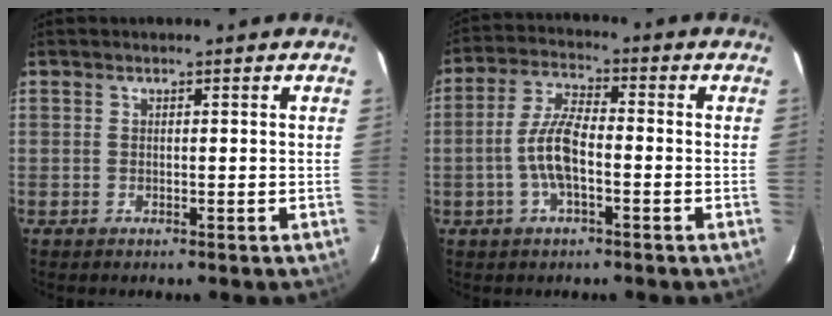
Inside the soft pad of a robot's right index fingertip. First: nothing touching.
{"total": 7.7, "force": [-2.1, 2.5, 7.0], "torque": [-0.145, 0.009, -0.042]}